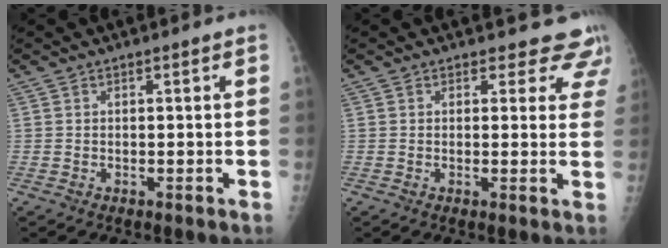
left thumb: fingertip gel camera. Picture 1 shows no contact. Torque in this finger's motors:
{"motor_torque": [-0.05, 0.03, -0.09, -0.14, -0.02]}